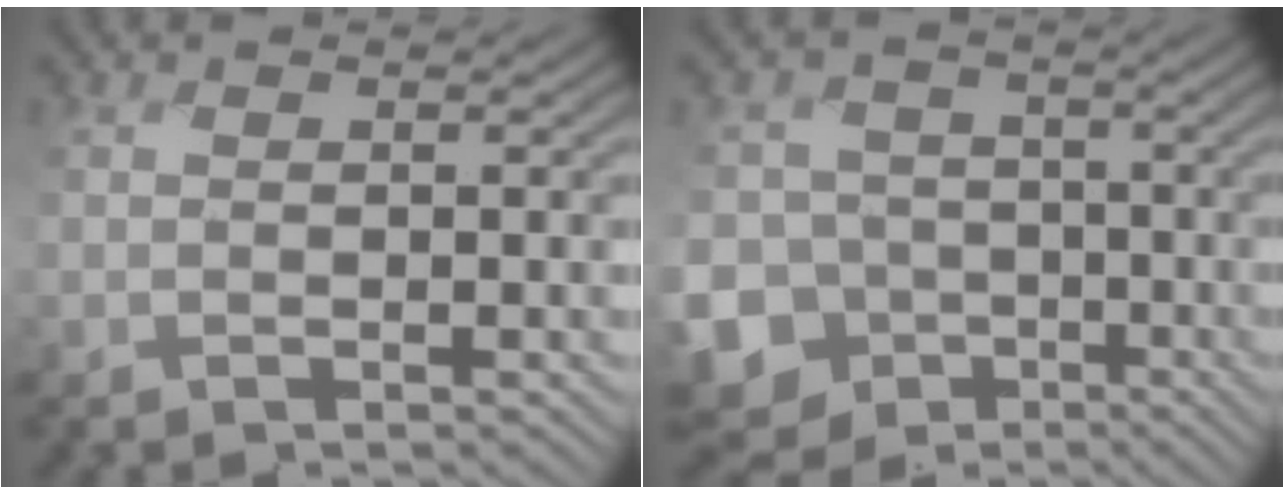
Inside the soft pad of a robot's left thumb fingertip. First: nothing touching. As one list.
[{"total": 13.5, "force": [-7.4, 11.2, 1.8], "torque": [-0.091, -0.034, -0.130]}]